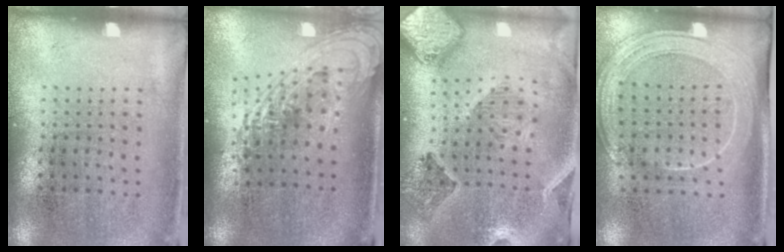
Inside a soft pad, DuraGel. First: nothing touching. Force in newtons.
{"total": 1.9, "press": 1.5, "slide": 1.2}
{"total": 1.8, "press": 1.7, "slide": 0.5}
{"total": 2.0, "press": 1.8, "slide": 1.0}